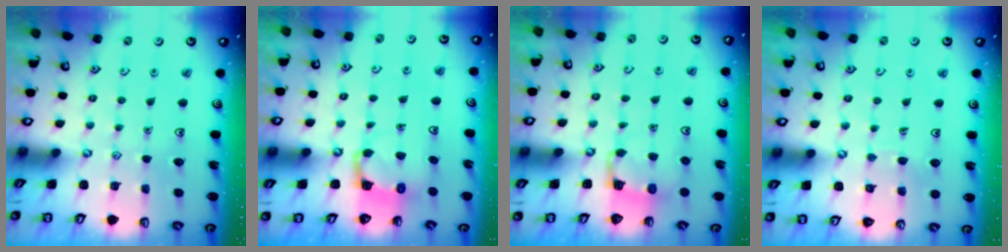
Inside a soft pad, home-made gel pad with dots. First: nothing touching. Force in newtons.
{"total": 3.9, "press": 3.8, "slide": 0.3}
{"total": 2.7, "press": 2.7, "slide": 0.4}
{"total": 3.6, "press": 3.6, "slide": 0.2}